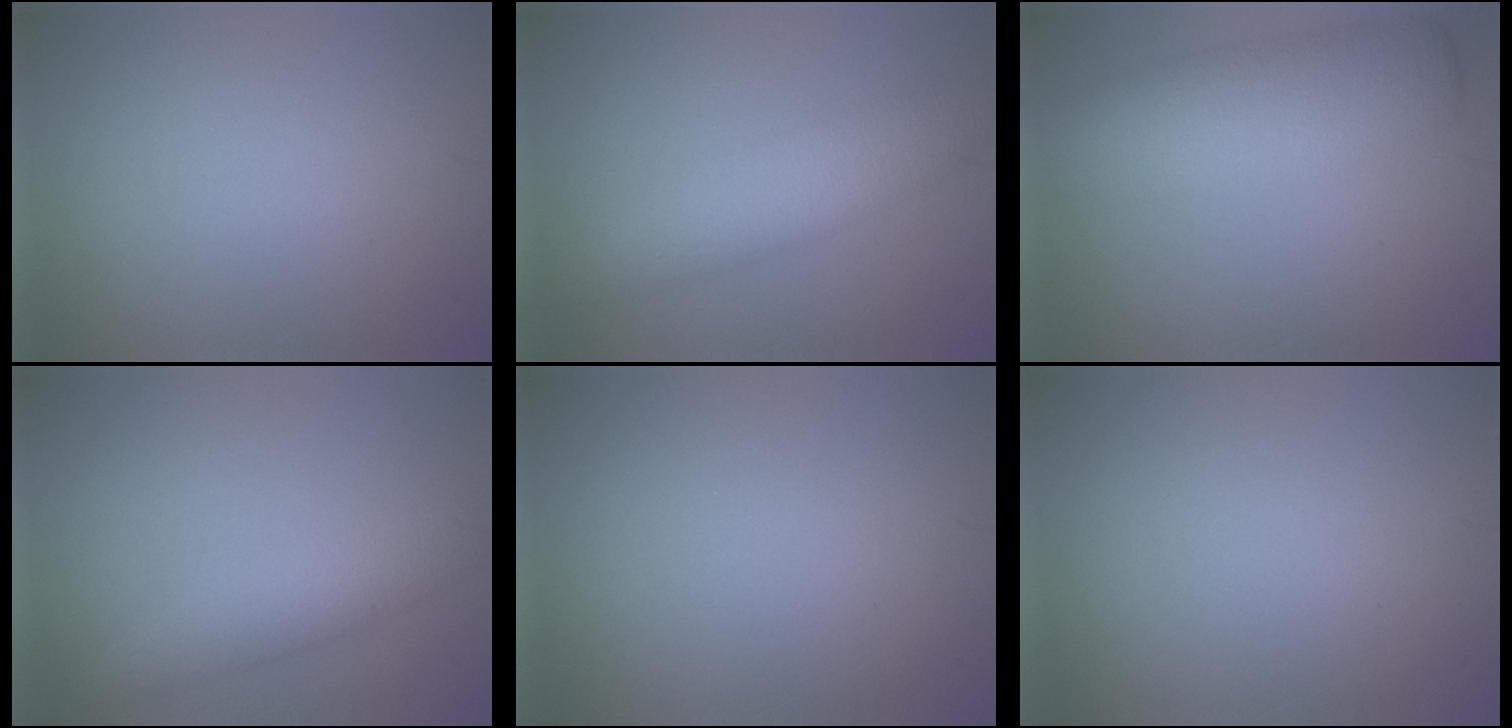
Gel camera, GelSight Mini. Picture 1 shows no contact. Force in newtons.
{"total": 4.5, "press": 4.5, "slide": 0.1}
{"total": 8.3, "press": 8.3, "slide": 0.2}
{"total": 3.3, "press": 3.3, "slide": 0.1}
{"total": 0.0}
{"total": 0.0}